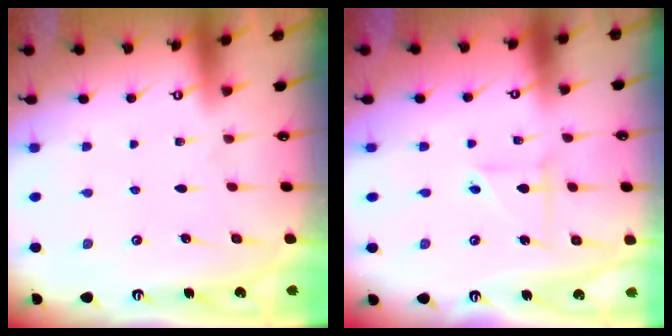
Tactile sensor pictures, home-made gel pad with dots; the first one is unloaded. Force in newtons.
{"total": 3.3, "press": 3.2, "slide": 0.4}